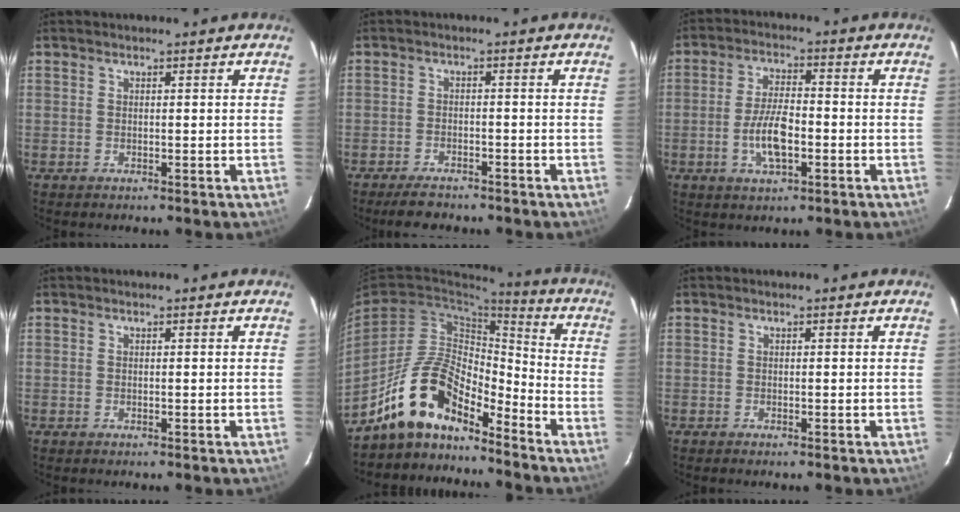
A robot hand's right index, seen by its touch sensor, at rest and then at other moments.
{"total": 4.7, "force": [-4.1, 1.6, 1.7], "torque": [-0.048, 0.001, -0.065]}
{"total": 8.0, "force": [-2.4, 3.2, 7.0], "torque": [-0.140, 0.000, -0.043]}
{"total": 0.0}
{"total": 14.1, "force": [-11.3, 5.0, 6.9], "torque": [-0.142, 0.015, -0.214]}
{"total": 0.0}